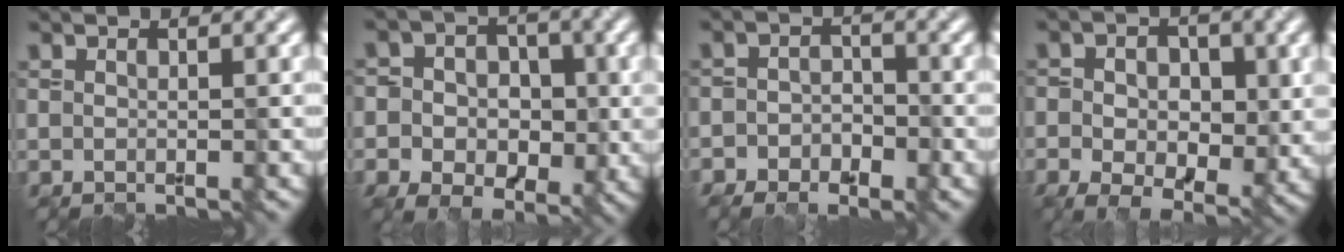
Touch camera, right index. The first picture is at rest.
{"total": 6.9, "force": [-1.9, 5.5, 3.7], "torque": [-0.029, 0.009, -0.037]}
{"total": 3.2, "force": [-2.4, 1.7, 1.0], "torque": [-0.016, 0.003, -0.038]}
{"total": 6.7, "force": [-1.3, 4.4, 4.9], "torque": [-0.074, -0.010, -0.011]}